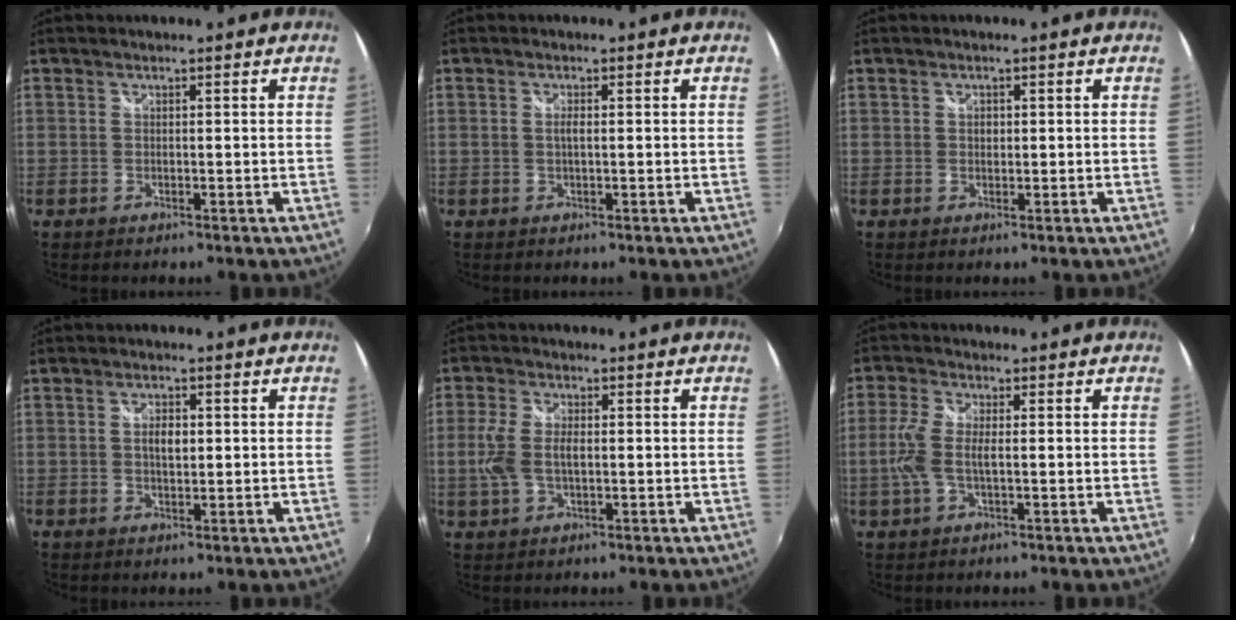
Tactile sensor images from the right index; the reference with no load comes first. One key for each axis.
{"total": 1.2, "fx": 0.1, "fy": 0.2, "fz": 1.2, "tx": -0.023, "ty": 0.000, "tz": -0.002}
{"total": 1.0, "fx": 0.1, "fy": 0.9, "fz": 0.5, "tx": -0.007, "ty": 0.002, "tz": 0.001}
{"total": 2.8, "fx": 0.3, "fy": 1.5, "fz": 2.4, "tx": -0.040, "ty": 0.004, "tz": 0.003}
{"total": 6.2, "fx": -0.4, "fy": 3.3, "fz": 5.2, "tx": -0.114, "ty": -0.001, "tz": -0.006}
{"total": 5.9, "fx": -0.6, "fy": 2.0, "fz": 5.5, "tx": -0.123, "ty": 0.001, "tz": -0.011}